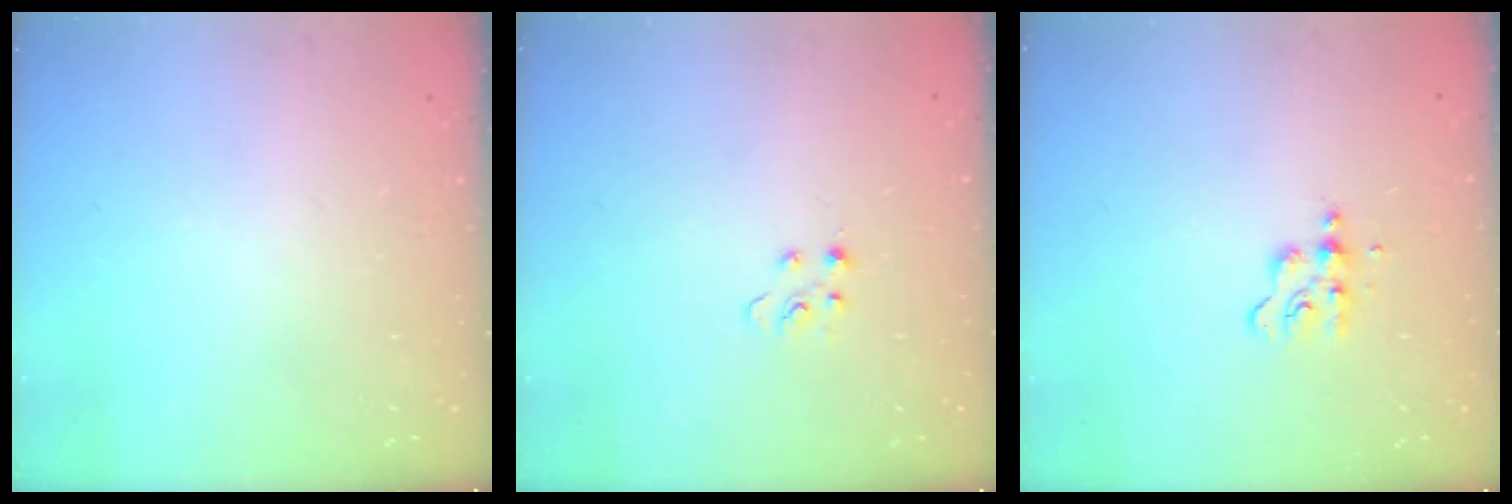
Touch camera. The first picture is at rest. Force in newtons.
{"total": 2.7, "press": 2.7, "slide": 0.4}
{"total": 6.0, "press": 5.9, "slide": 0.8}